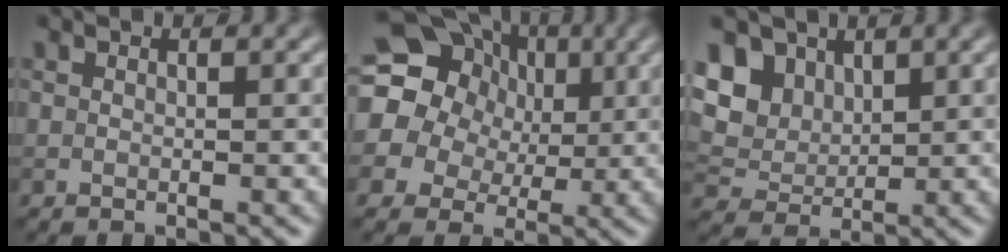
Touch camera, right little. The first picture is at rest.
{"total": 18.1, "force": [5.3, 15.8, 7.2], "torque": [-0.174, 0.031, 0.070]}
{"total": 7.3, "force": [3.4, 5.3, 3.7], "torque": [-0.098, 0.010, 0.056]}